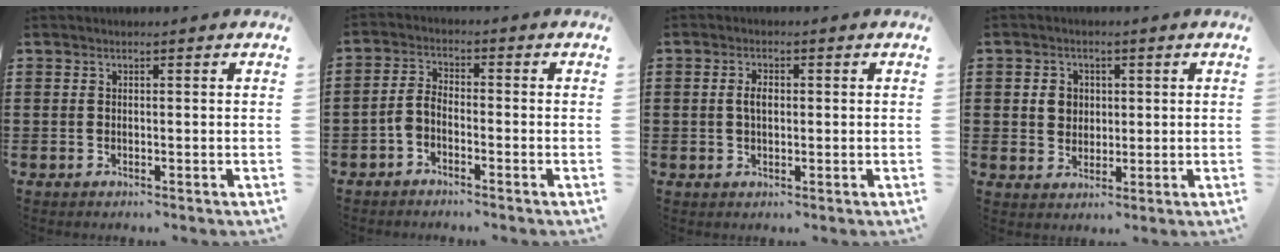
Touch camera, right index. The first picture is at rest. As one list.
[{"total": 3.0, "force": [-2.2, 1.2, 1.7], "torque": [-0.046, 0.005, -0.049]}, {"total": 2.4, "force": [0.1, 1.2, 2.1], "torque": [-0.043, 0.006, -0.001]}, {"total": 3.1, "force": [0.5, 2.8, 1.3], "torque": [-0.036, 0.011, 0.005]}]